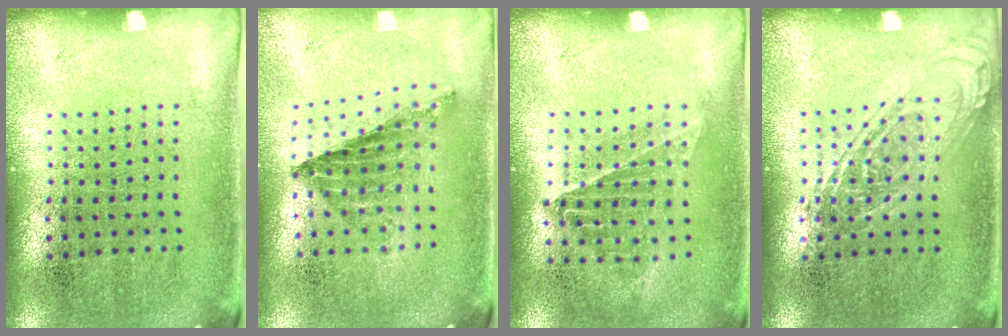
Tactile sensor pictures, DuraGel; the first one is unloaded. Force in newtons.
{"total": 0.8, "press": 0.8, "slide": 0.2}
{"total": 1.0, "press": 1.0, "slide": 0.1}
{"total": 1.2, "press": 1.2, "slide": 0.1}